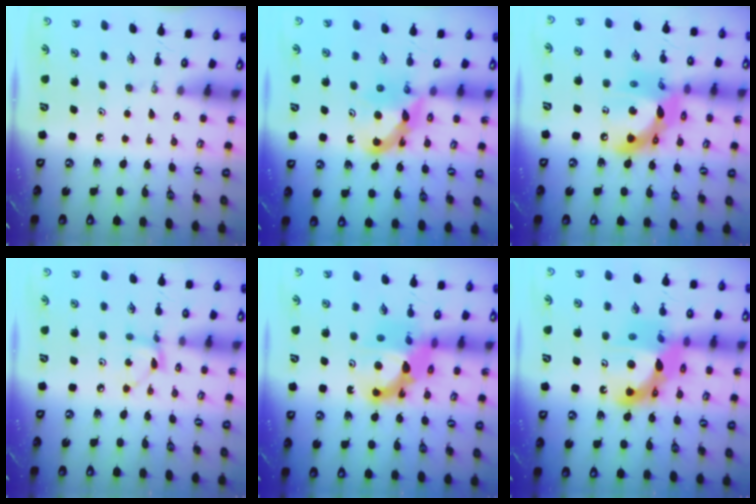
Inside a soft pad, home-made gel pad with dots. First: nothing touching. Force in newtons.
{"total": 7.4, "press": 7.4, "slide": 0.3}
{"total": 16.4, "press": 16.4, "slide": 1.7}
{"total": 3.0, "press": 3.0, "slide": 0.2}
{"total": 12.9, "press": 12.7, "slide": 2.5}
{"total": 16.1, "press": 16.0, "slide": 1.4}